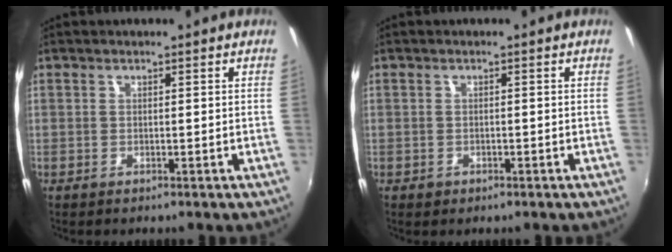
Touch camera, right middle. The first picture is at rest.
{"total": 1.2, "force": [-0.7, 0.8, 0.5], "torque": [-0.010, -0.002, -0.008]}